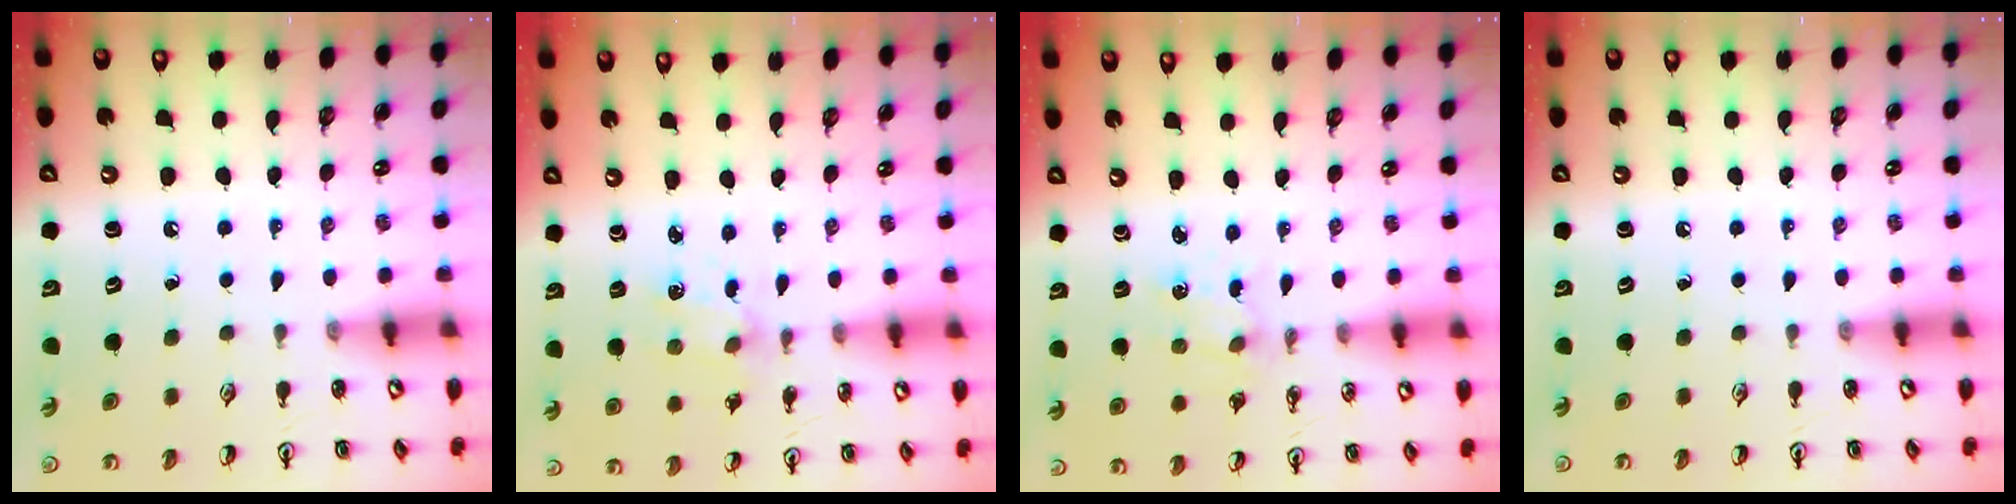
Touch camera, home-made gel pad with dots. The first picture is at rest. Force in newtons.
{"total": 1.7, "press": 1.7, "slide": 0.3}
{"total": 1.9, "press": 1.9, "slide": 0.3}
{"total": 0.0}